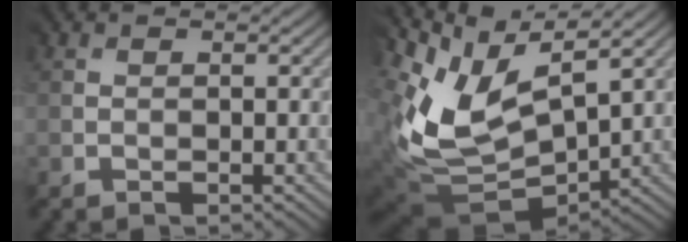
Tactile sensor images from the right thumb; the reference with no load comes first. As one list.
[{"total": 9.2, "force": [4.1, 5.9, 5.8], "torque": [-0.143, -0.001, 0.091]}]